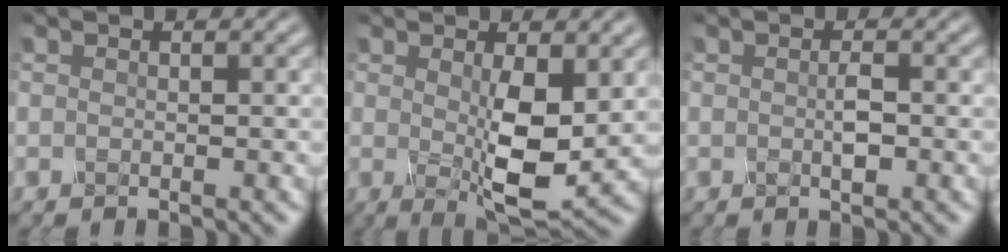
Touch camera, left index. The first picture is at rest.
{"total": 5.3, "force": [0.3, 1.4, 5.1], "torque": [-0.104, -0.015, 0.017]}
{"total": 0.8, "force": [-0.1, -0.2, 0.8], "torque": [-0.029, 0.001, 0.003]}